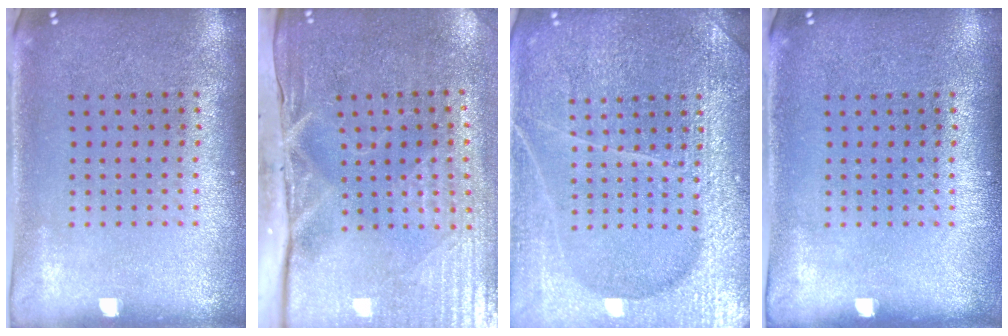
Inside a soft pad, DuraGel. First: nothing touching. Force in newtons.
{"total": 5.0, "press": 4.2, "slide": 2.7}
{"total": 6.4, "press": 6.4, "slide": 0.8}
{"total": 0.0}